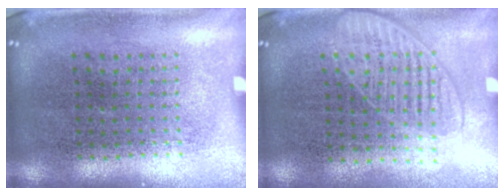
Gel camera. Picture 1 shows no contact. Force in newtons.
{"total": 1.4, "press": 1.3, "slide": 0.7}